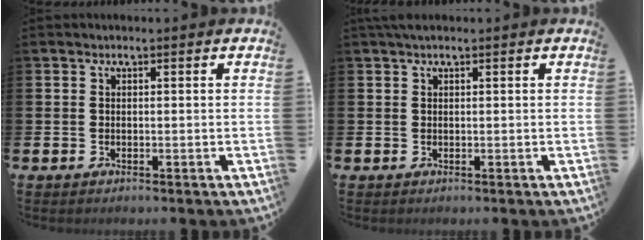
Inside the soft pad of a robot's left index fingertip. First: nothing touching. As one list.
[{"total": 1.0, "force": [0.8, 0.2, 0.6], "torque": [-0.013, 0.003, 0.013]}]